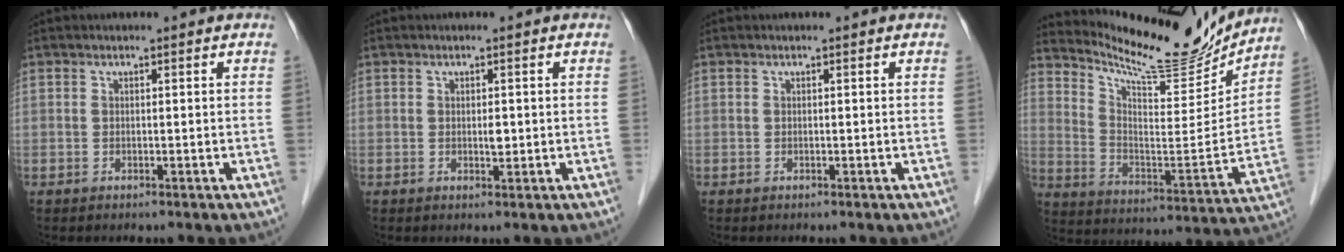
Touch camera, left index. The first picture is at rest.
{"total": 1.1, "force": [0.1, 0.4, 1.0], "torque": [-0.018, -0.003, 0.003]}
{"total": 0.0}
{"total": 17.7, "force": [16.9, 2.2, 4.8], "torque": [-0.096, -0.053, 0.259]}